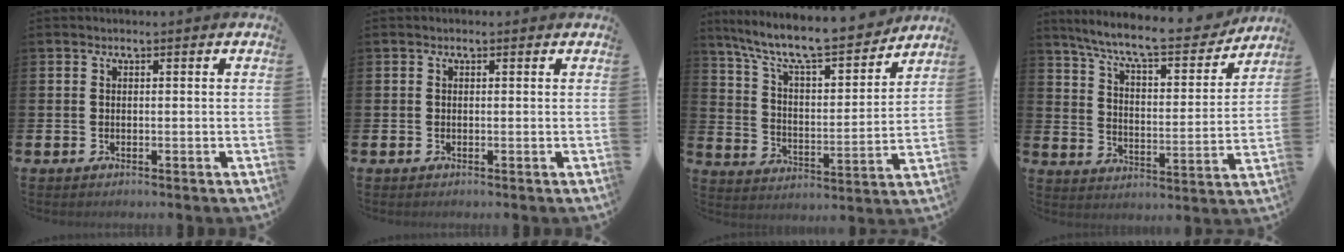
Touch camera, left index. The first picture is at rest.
{"total": 0.0}
{"total": 10.2, "force": [9.1, 1.8, 4.2], "torque": [-0.116, -0.064, 0.152]}
{"total": 9.6, "force": [8.6, 1.4, 3.9], "torque": [-0.108, -0.056, 0.146]}